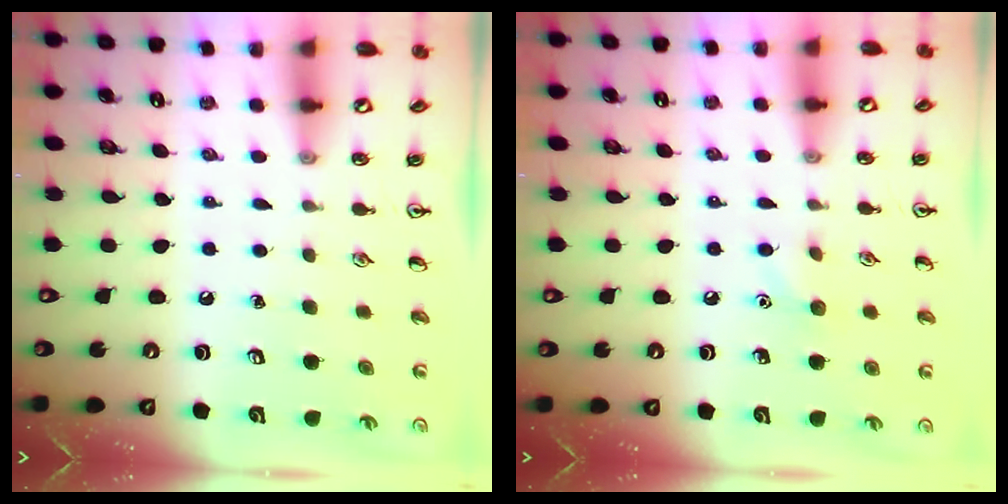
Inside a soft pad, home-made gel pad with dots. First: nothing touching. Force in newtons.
{"total": 5.8, "press": 5.5, "slide": 1.8}